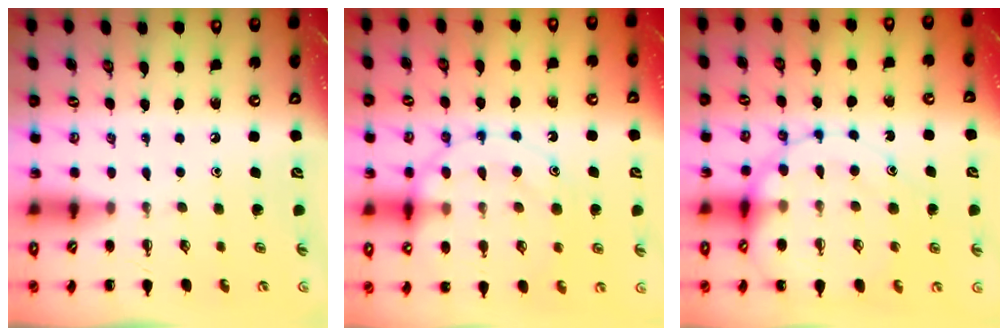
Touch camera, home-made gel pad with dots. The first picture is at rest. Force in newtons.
{"total": 13.5, "press": 13.4, "slide": 0.9}
{"total": 15.2, "press": 15.1, "slide": 2.0}